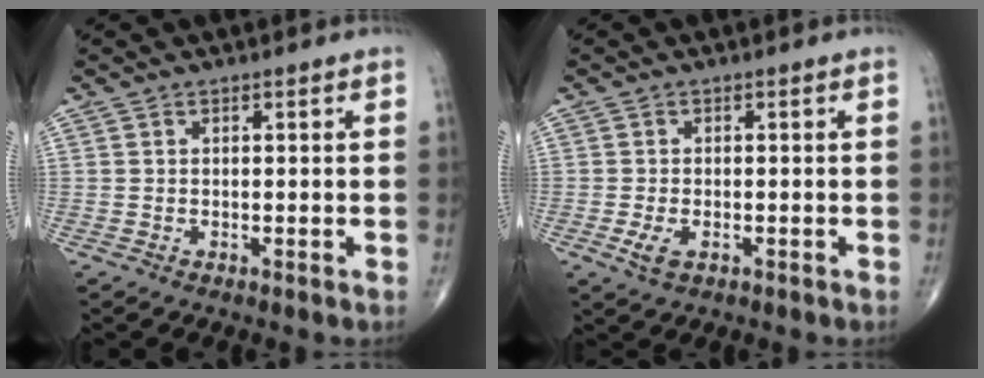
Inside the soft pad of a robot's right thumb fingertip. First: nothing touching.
{"total": 2.9, "force": [-1.1, 1.6, 2.2], "torque": [-0.045, -0.001, -0.019]}